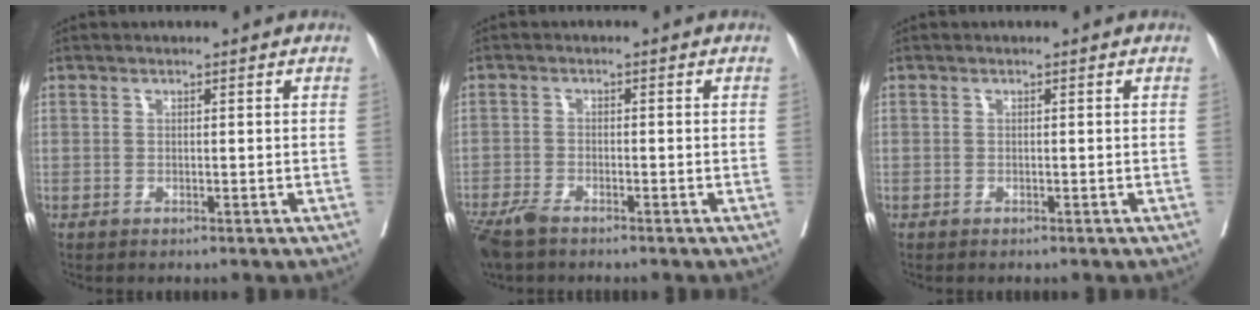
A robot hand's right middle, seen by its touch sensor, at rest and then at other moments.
{"total": 4.4, "force": [-3.5, 1.1, 2.3], "torque": [-0.045, -0.009, -0.065]}
{"total": 0.0}